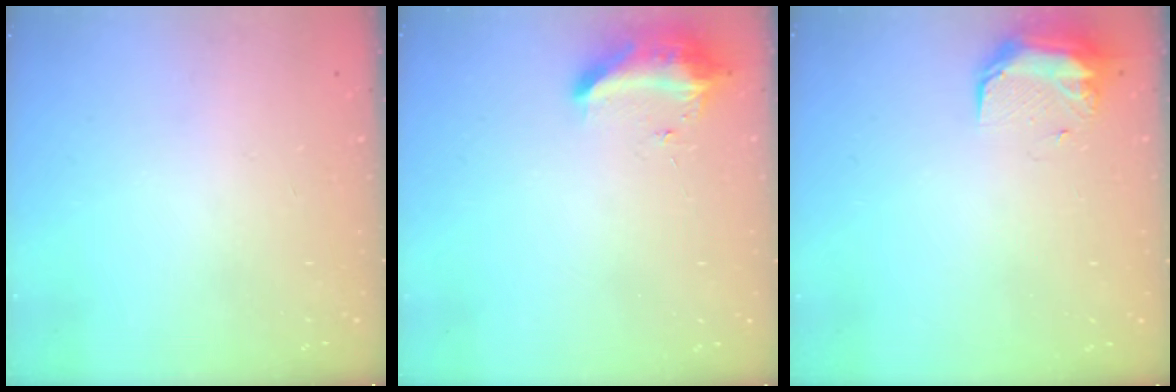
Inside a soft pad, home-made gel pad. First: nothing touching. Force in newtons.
{"total": 9.7, "press": 9.6, "slide": 1.0}
{"total": 8.7, "press": 8.6, "slide": 1.3}